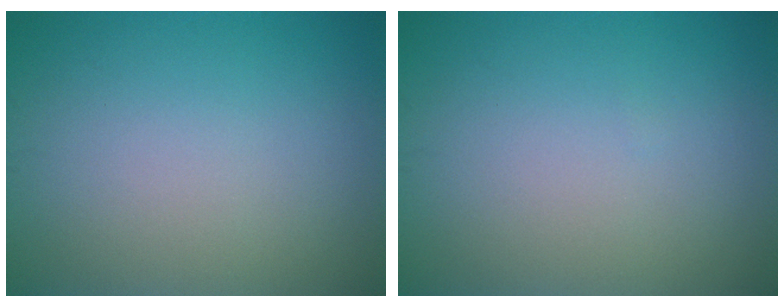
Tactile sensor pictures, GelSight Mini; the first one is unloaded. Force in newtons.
{"total": 0.0}